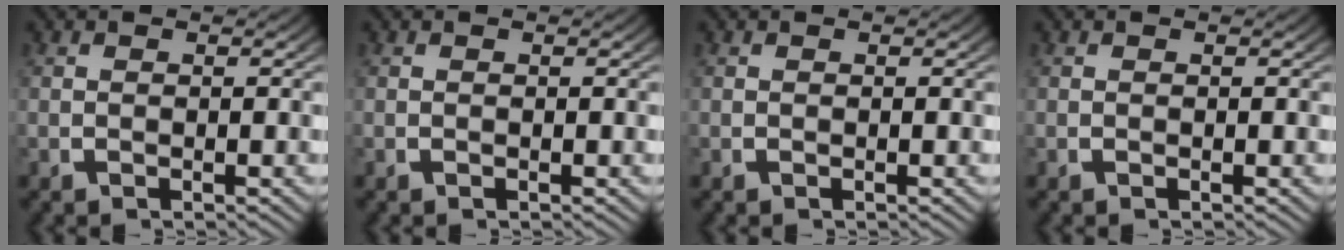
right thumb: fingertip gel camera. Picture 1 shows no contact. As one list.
[{"total": 0.0}, {"total": 0.0}, {"total": 0.0}]